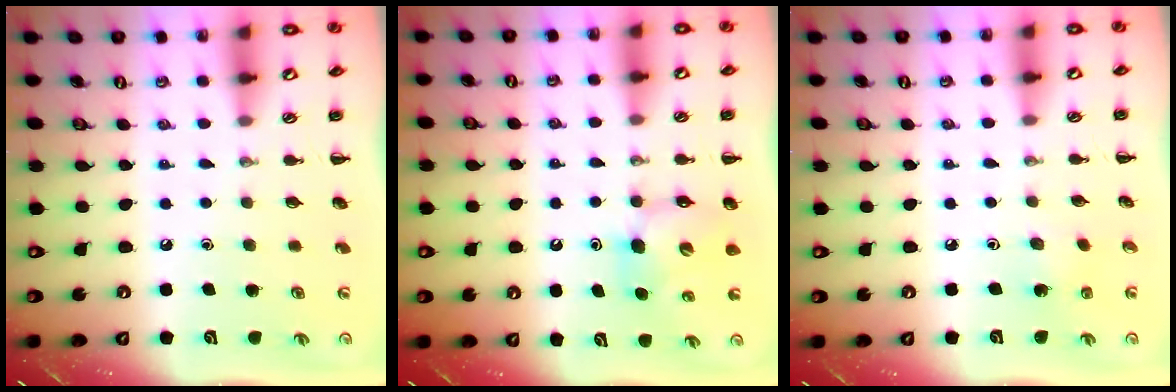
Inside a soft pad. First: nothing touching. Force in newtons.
{"total": 6.0, "press": 5.9, "slide": 0.9}
{"total": 1.8, "press": 1.7, "slide": 0.6}